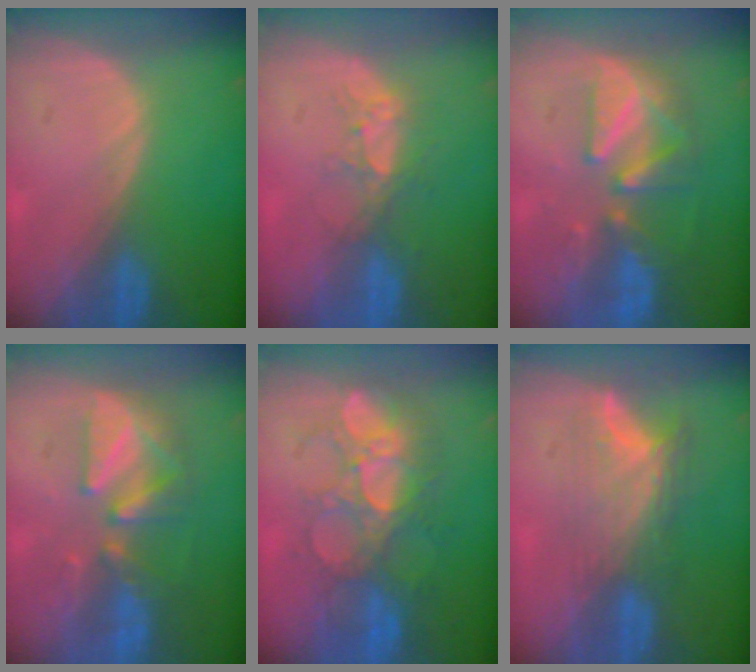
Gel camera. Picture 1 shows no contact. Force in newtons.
{"total": 4.0, "press": 3.5, "slide": 1.9}
{"total": 8.4, "press": 8.1, "slide": 2.1}
{"total": 7.6, "press": 7.5, "slide": 1.4}
{"total": 9.0, "press": 8.8, "slide": 2.3}
{"total": 8.1, "press": 6.8, "slide": 4.5}